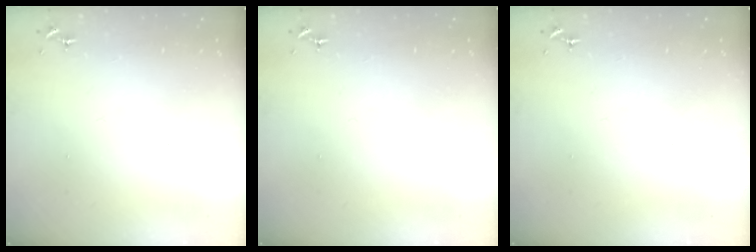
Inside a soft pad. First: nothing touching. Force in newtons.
{"total": 0.0}
{"total": 0.0}